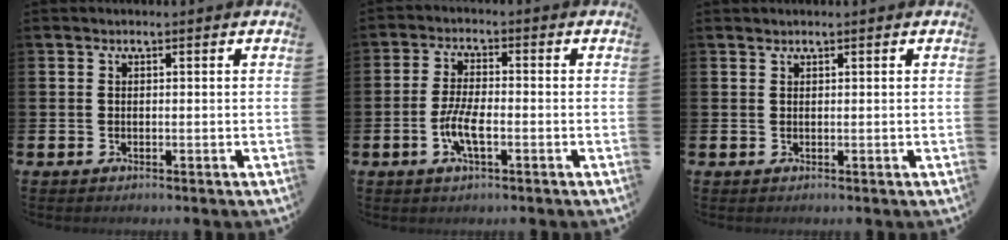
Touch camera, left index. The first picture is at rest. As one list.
[{"total": 4.5, "force": [-1.4, 1.4, 4.1], "torque": [-0.085, 0.003, -0.028]}, {"total": 0.7, "force": [0.7, 0.1, 0.0], "torque": [0.003, -0.001, 0.013]}]